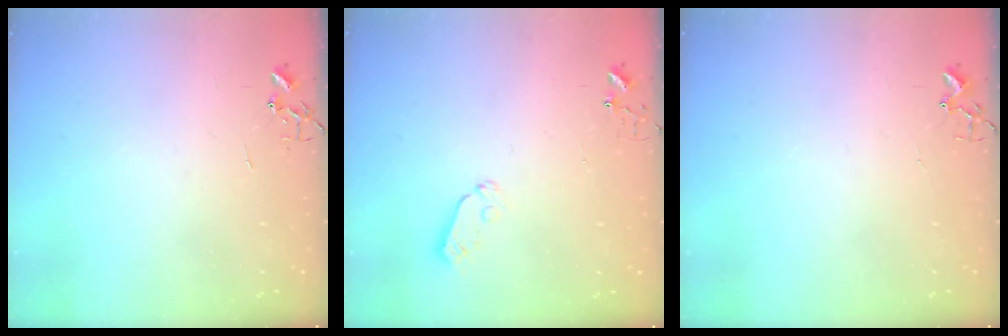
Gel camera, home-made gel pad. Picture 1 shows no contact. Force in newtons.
{"total": 4.6, "press": 4.6, "slide": 0.3}
{"total": 2.4, "press": 2.4, "slide": 0.3}